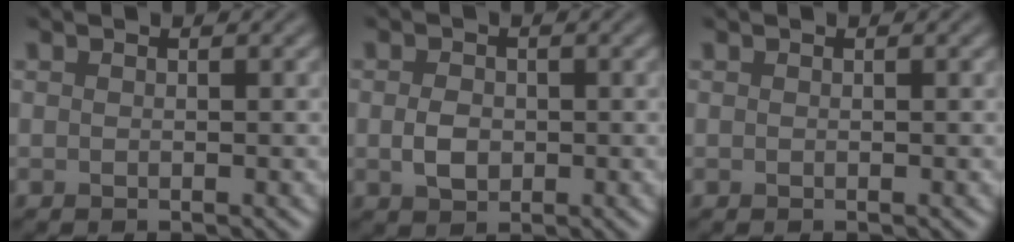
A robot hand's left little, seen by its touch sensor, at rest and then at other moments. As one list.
[{"total": 2.3, "force": [-0.3, 1.7, 1.5], "torque": [-0.032, -0.002, -0.009]}, {"total": 0.0}]